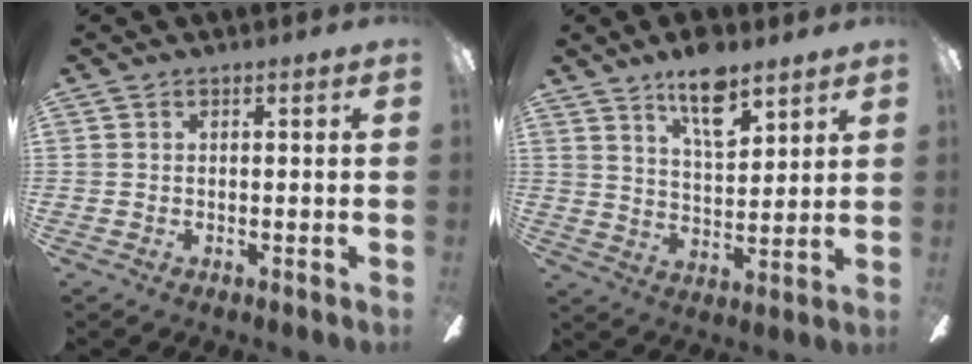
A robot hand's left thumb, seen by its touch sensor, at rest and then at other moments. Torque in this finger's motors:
{"motor_torque": [0.92, 0.37, 0.91, -0.83, 0.16]}